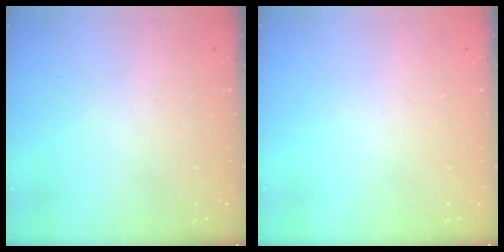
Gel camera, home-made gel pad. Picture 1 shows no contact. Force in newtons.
{"total": 0.0}